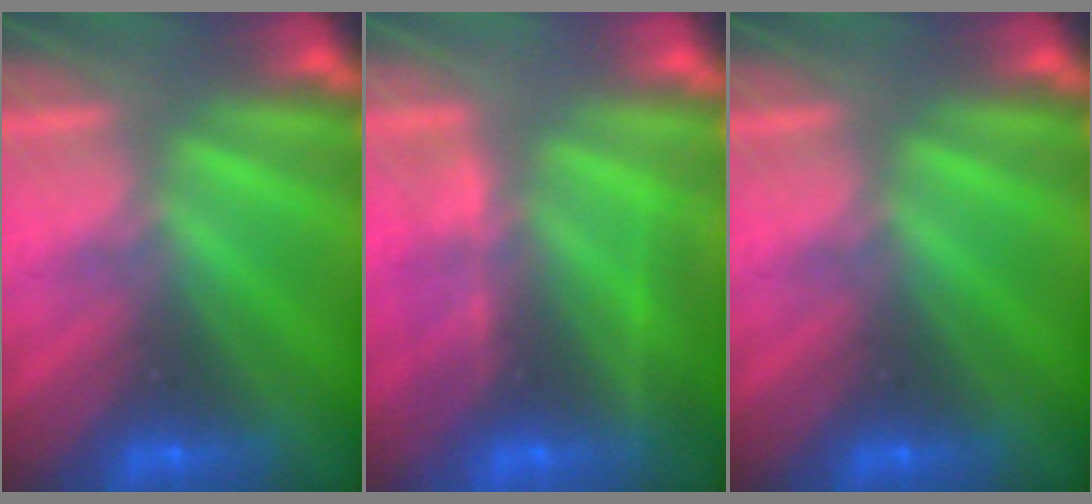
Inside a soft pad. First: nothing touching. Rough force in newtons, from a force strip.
{"total": 3.5}
{"total": 0.0}